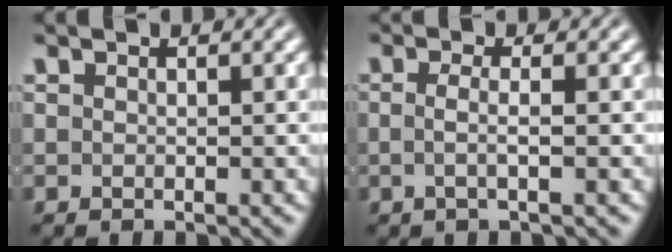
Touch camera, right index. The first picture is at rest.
{"total": 1.8, "force": [-0.6, -0.6, 1.6], "torque": [-0.037, -0.010, -0.005]}